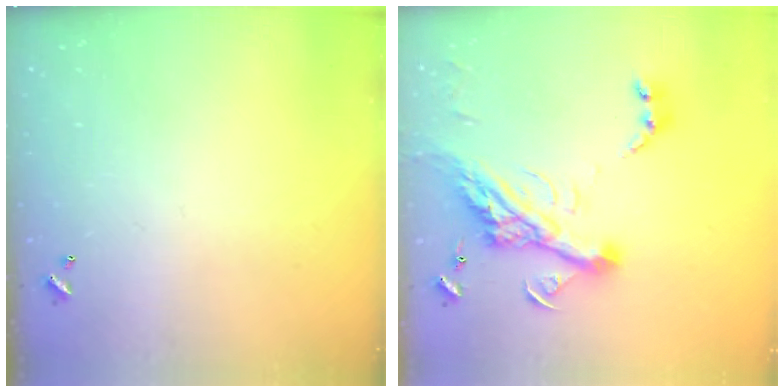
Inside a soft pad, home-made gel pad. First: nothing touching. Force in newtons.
{"total": 19.3, "press": 19.1, "slide": 2.5}